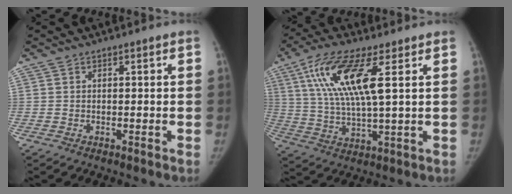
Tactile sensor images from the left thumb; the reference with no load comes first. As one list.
[{"total": 14.4, "force": [5.2, 3.7, 13.0], "torque": [-0.274, -0.013, 0.098]}]